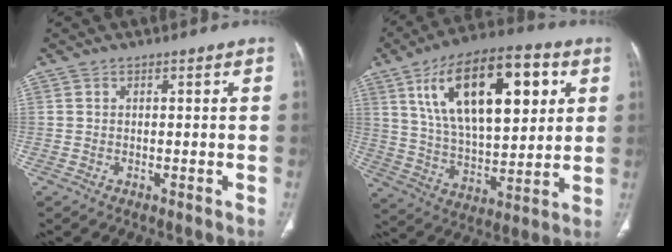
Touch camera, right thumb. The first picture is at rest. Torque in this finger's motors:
{"motor_torque": [-1.70, 3.30, 1.55, 1.22, 0.59]}